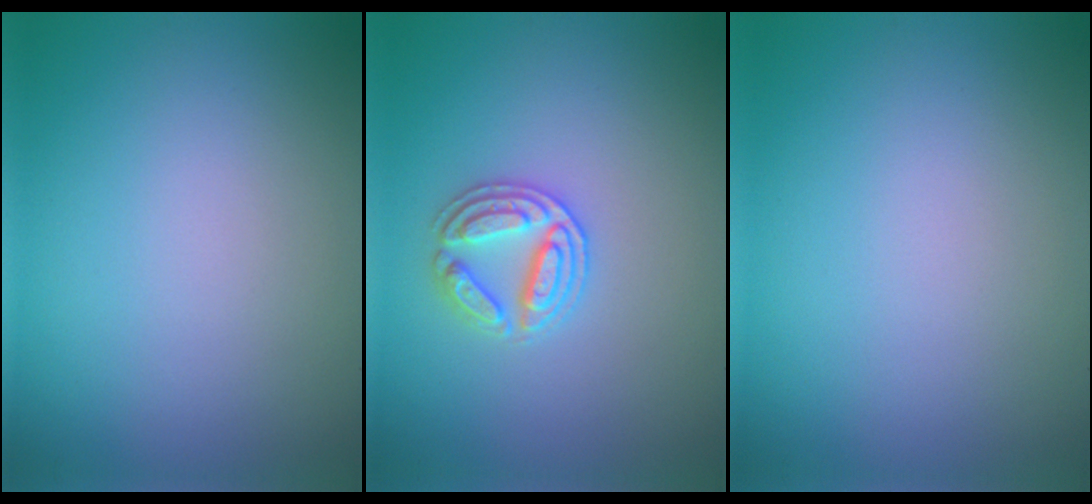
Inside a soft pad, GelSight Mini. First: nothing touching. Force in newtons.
{"total": 2.8, "press": 2.7, "slide": 0.4}
{"total": 0.0}